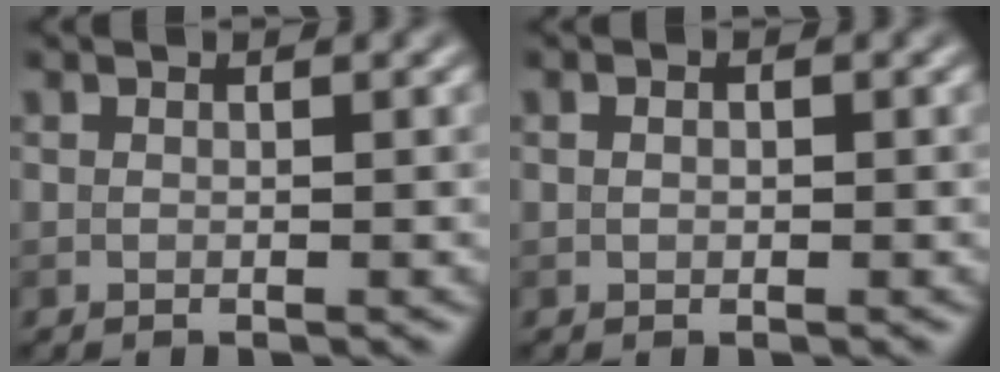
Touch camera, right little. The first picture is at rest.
{"total": 0.8, "force": [0.2, 0.6, 0.5], "torque": [-0.008, 0.000, 0.001]}